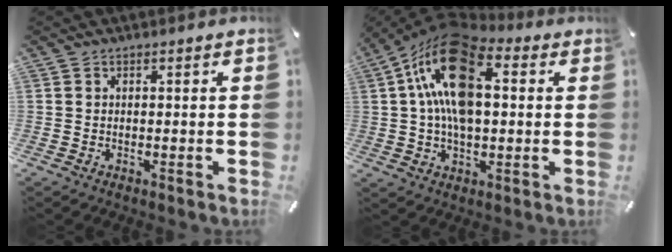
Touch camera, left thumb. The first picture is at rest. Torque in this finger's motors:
{"motor_torque": [1.70, 3.31, 1.63, -1.14, 0.73]}